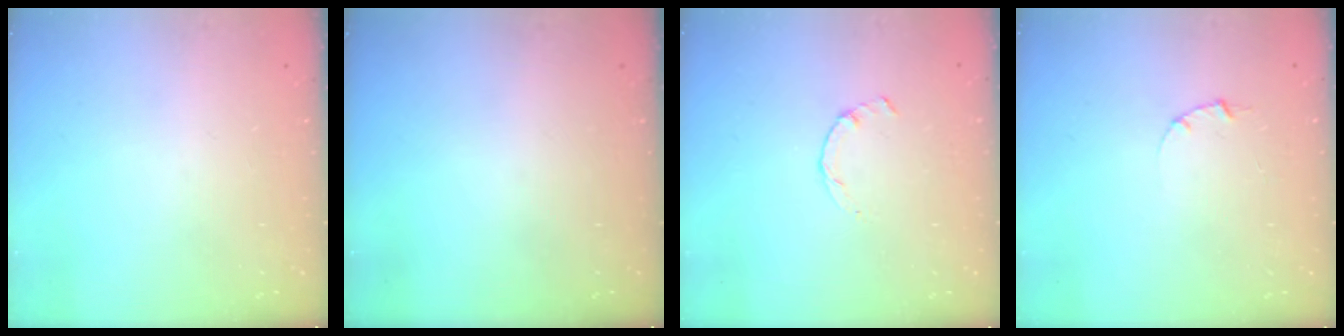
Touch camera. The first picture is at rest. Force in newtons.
{"total": 0.0}
{"total": 0.8, "press": 0.7, "slide": 0.2}
{"total": 1.0, "press": 1.0, "slide": 0.3}